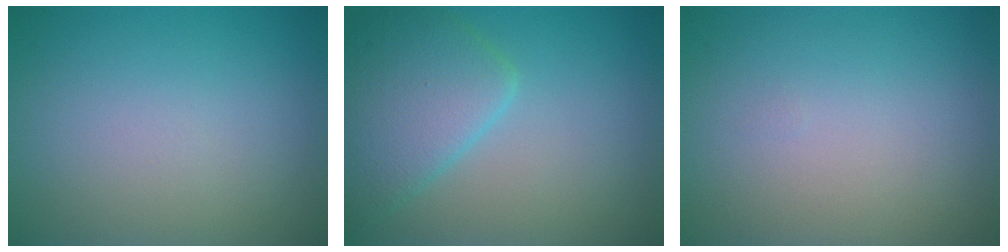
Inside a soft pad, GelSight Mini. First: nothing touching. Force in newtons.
{"total": 5.1, "press": 5.0, "slide": 0.3}
{"total": 0.0}